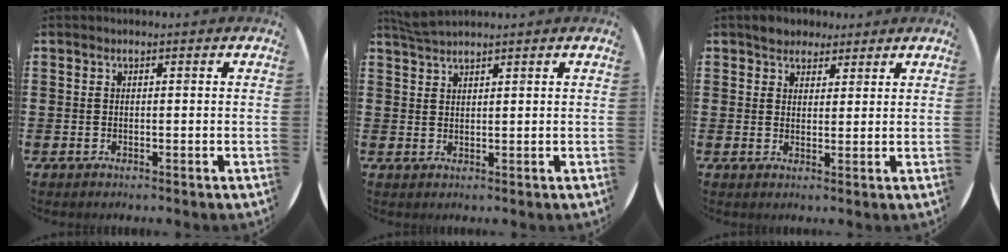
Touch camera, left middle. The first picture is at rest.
{"total": 2.3, "force": [2.3, -0.1, 0.5], "torque": [-0.012, 0.000, 0.044]}
{"total": 3.2, "force": [2.7, 1.7, 0.0], "torque": [0.001, 0.006, 0.050]}